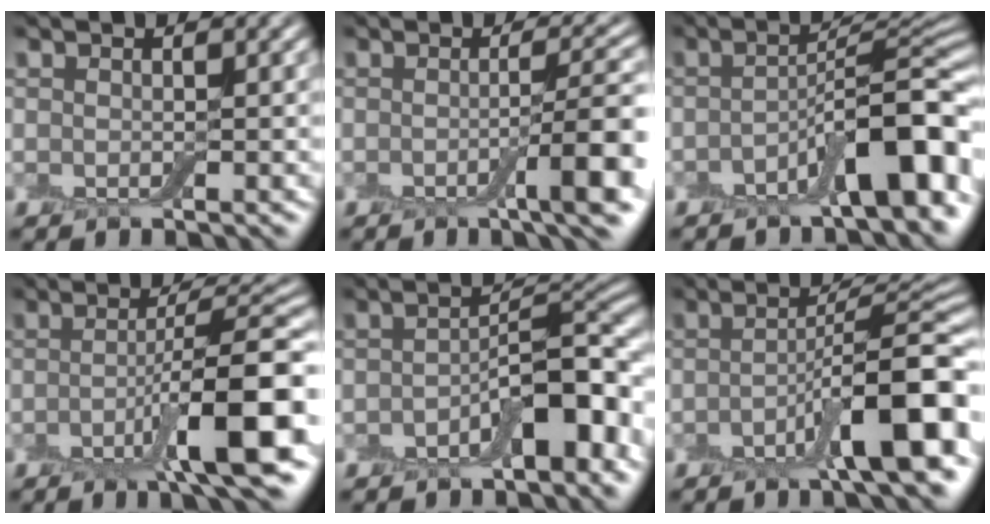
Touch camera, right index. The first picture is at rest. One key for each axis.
{"total": 6.0, "fx": -1.6, "fy": 1.0, "fz": 5.7, "tx": -0.078, "ty": 0.005, "tz": -0.028}
{"total": 8.4, "fx": -3.3, "fy": 2.6, "fz": 7.2, "tx": -0.103, "ty": 0.018, "tz": -0.061}
{"total": 8.6, "fx": -2.7, "fy": 1.4, "fz": 8.1, "tx": -0.115, "ty": 0.008, "tz": -0.052}
{"total": 6.8, "fx": -2.5, "fy": 2.9, "fz": 5.7, "tx": -0.073, "ty": 0.017, "tz": -0.044}
{"total": 8.9, "fx": -3.6, "fy": 2.0, "fz": 7.9, "tx": -0.109, "ty": 0.017, "tz": -0.065}